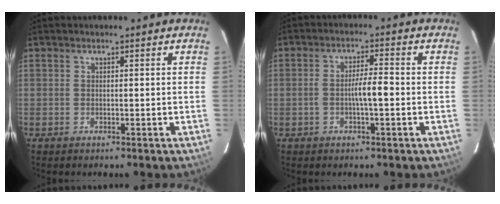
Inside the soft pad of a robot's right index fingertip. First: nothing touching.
{"total": 4.2, "force": [-0.8, 0.6, 4.1], "torque": [-0.074, 0.009, -0.013]}